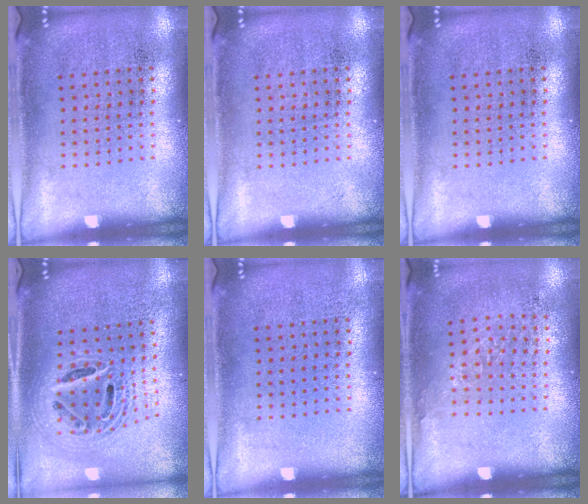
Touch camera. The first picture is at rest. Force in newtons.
{"total": 0.0}
{"total": 0.0}
{"total": 2.1, "press": 1.7, "slide": 1.3}
{"total": 0.0}
{"total": 1.0, "press": 0.7, "slide": 0.6}